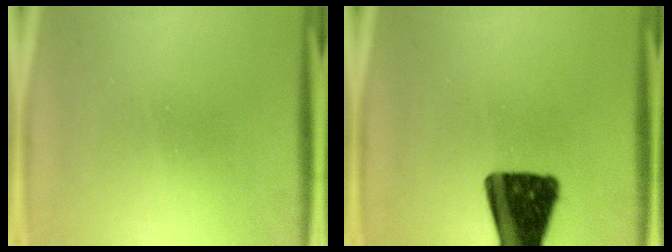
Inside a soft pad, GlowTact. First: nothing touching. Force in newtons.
{"total": 17.7}